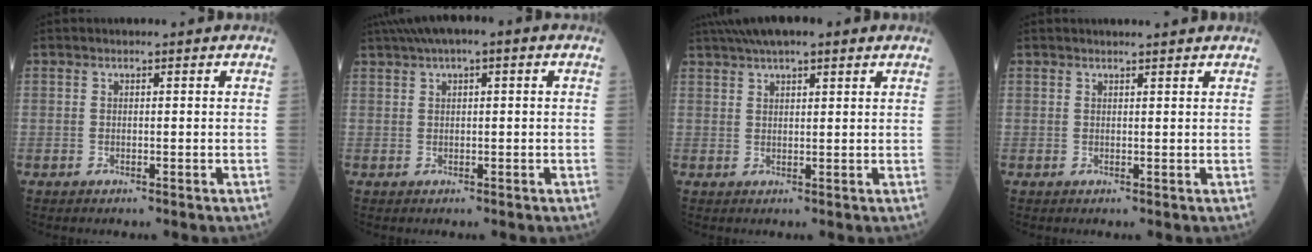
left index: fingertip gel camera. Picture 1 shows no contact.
{"total": 5.7, "force": [3.0, 1.3, 4.7], "torque": [-0.085, 0.035, 0.046]}
{"total": 8.8, "force": [6.5, 1.8, 5.6], "torque": [-0.093, 0.043, 0.100]}
{"total": 3.1, "force": [2.9, -0.1, 1.0], "torque": [-0.014, 0.010, 0.033]}